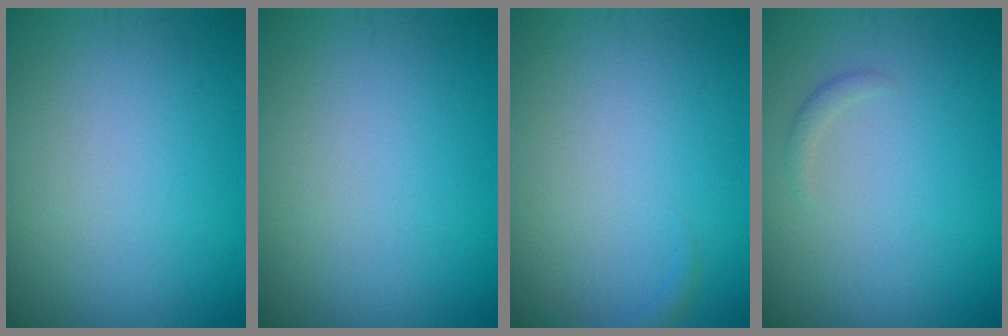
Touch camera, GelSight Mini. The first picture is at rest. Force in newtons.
{"total": 0.0}
{"total": 0.8, "press": 0.8, "slide": 0.0}
{"total": 0.8, "press": 0.8, "slide": 0.1}